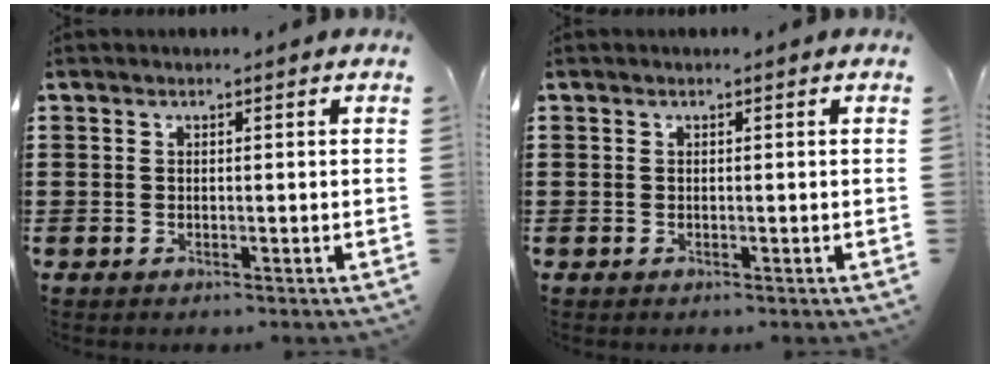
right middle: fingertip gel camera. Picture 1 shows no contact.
{"total": 0.0}